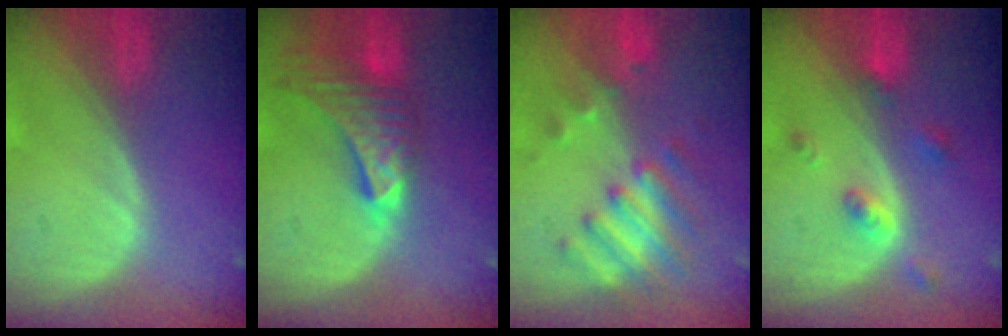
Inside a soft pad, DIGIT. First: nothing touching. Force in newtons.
{"total": 9.5, "press": 8.5, "slide": 4.3}
{"total": 8.3, "press": 7.3, "slide": 3.9}
{"total": 4.4, "press": 4.1, "slide": 1.6}